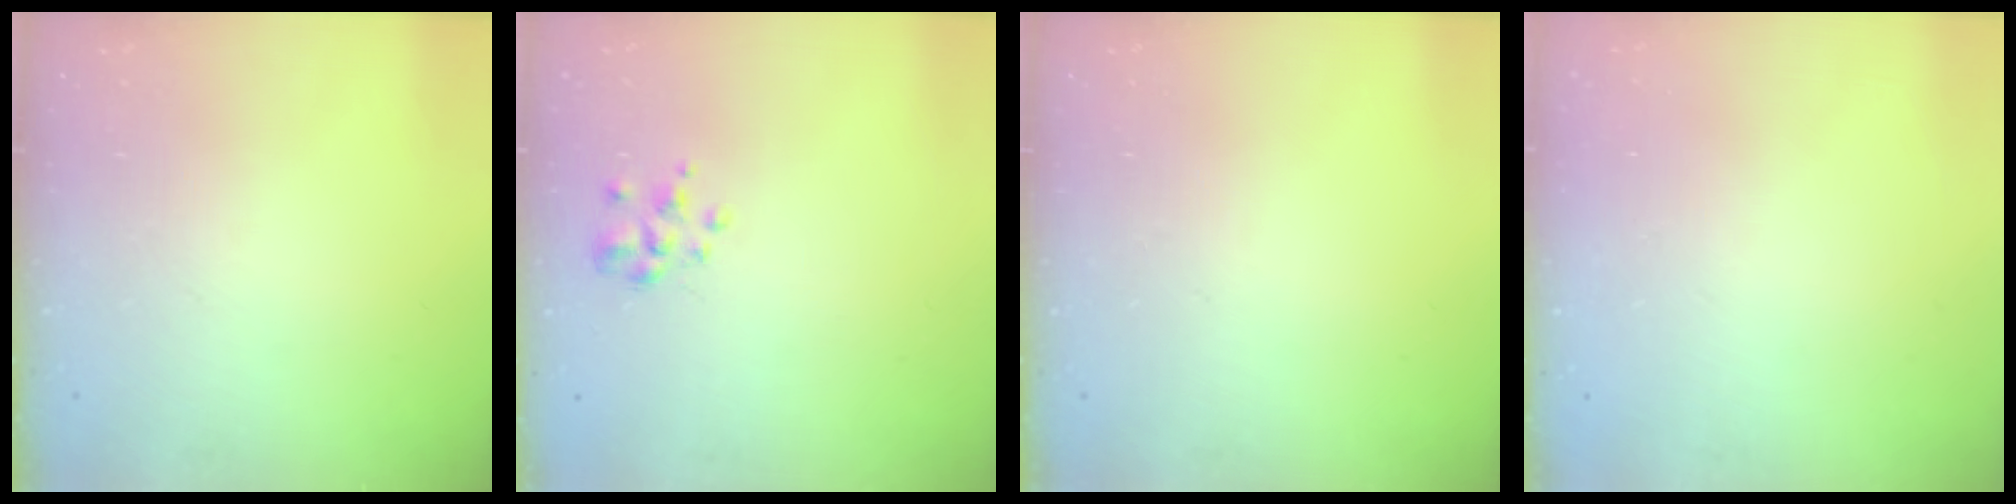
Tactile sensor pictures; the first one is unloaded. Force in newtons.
{"total": 2.7, "press": 2.6, "slide": 0.6}
{"total": 0.0}
{"total": 1.8, "press": 1.8, "slide": 0.2}